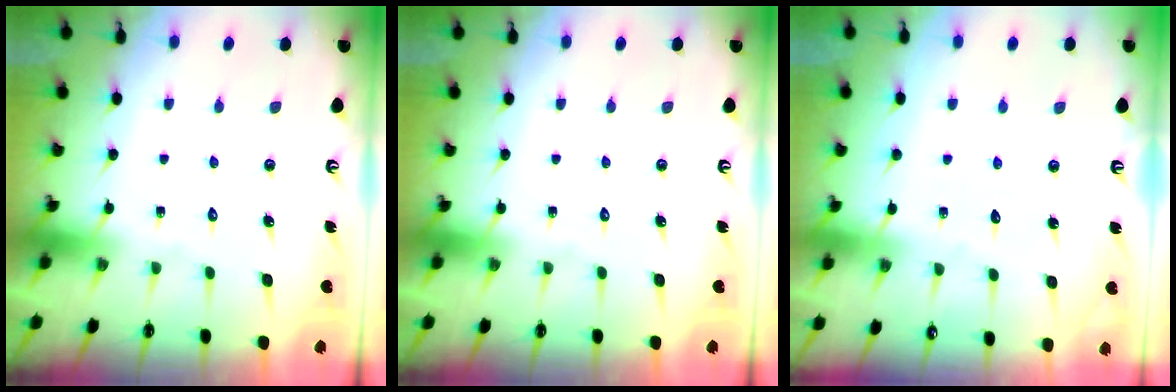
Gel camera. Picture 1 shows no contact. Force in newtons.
{"total": 0.0}
{"total": 2.7, "press": 2.7, "slide": 0.2}